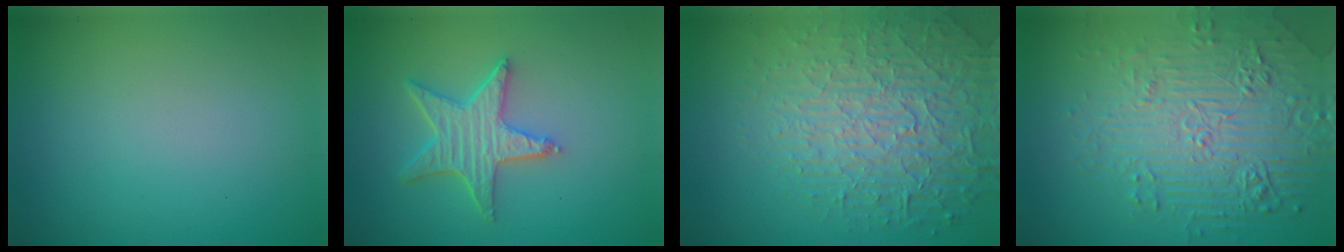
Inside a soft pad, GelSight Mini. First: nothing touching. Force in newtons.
{"total": 4.2, "press": 3.6, "slide": 2.1}
{"total": 7.0, "press": 5.3, "slide": 4.6}
{"total": 7.3, "press": 5.4, "slide": 4.8}